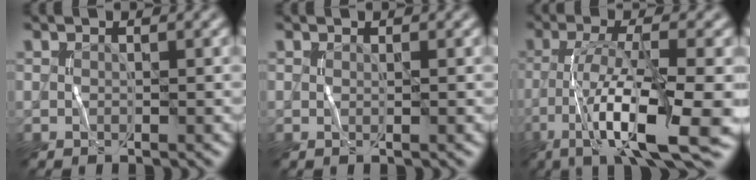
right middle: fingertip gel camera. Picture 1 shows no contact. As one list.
[{"total": 0.0}, {"total": 11.2, "force": [-4.9, 2.3, 9.8], "torque": [-0.170, -0.002, -0.087]}]